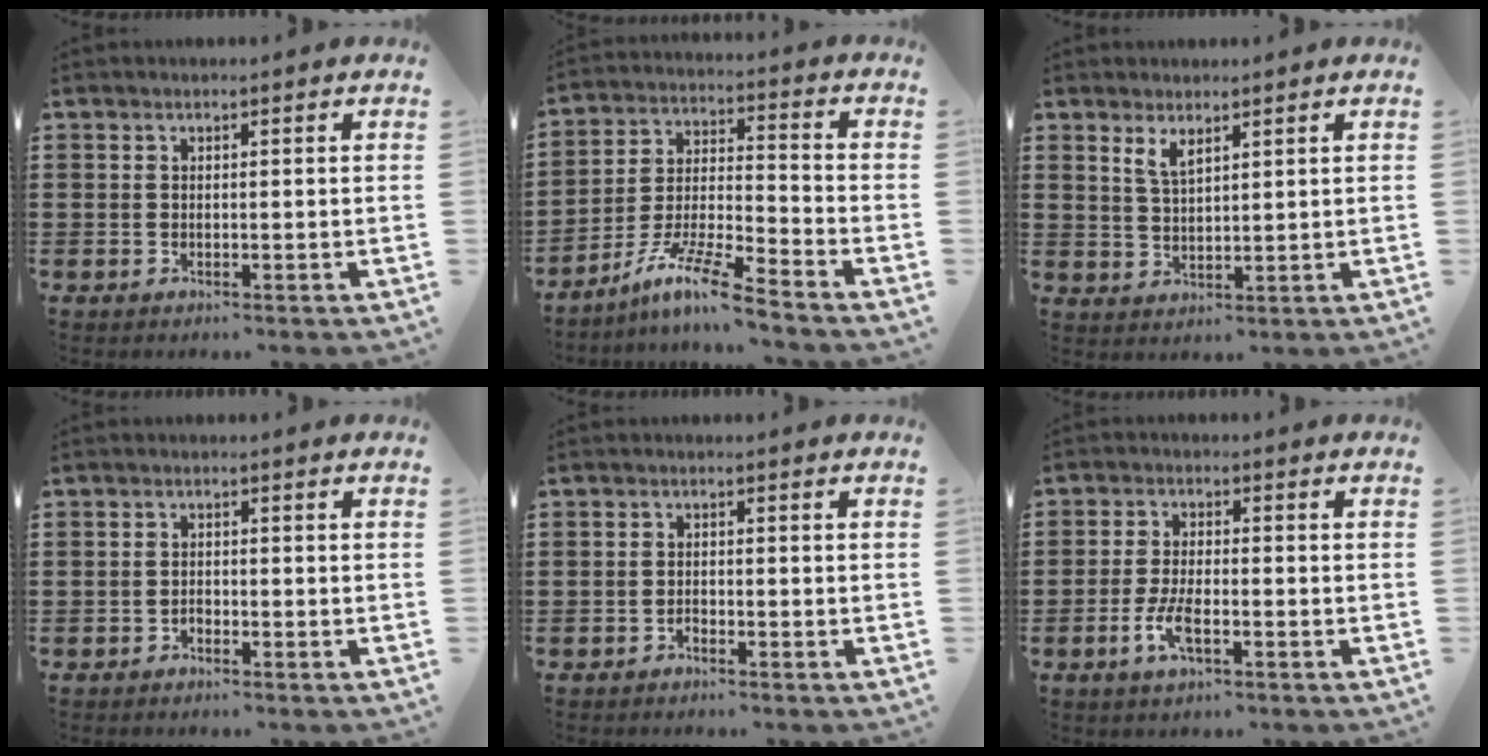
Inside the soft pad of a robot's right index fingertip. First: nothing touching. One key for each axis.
{"total": 10.1, "fx": -8.2, "fy": 0.5, "fz": 6.0, "tx": -0.122, "ty": 0.007, "tz": -0.163}
{"total": 2.9, "fx": 2.0, "fy": 1.0, "fz": 1.8, "tx": -0.040, "ty": 0.004, "tz": 0.036}
{"total": 0.9, "fx": -0.7, "fy": 0.5, "fz": 0.3, "tx": -0.009, "ty": -0.001, "tz": -0.015}
{"total": 1.1, "fx": -1.0, "fy": 0.4, "fz": 0.3, "tx": -0.010, "ty": 0.000, "tz": -0.020}
{"total": 4.6, "fx": -1.9, "fy": 1.6, "fz": 3.8, "tx": -0.084, "ty": -0.002, "tz": -0.040}